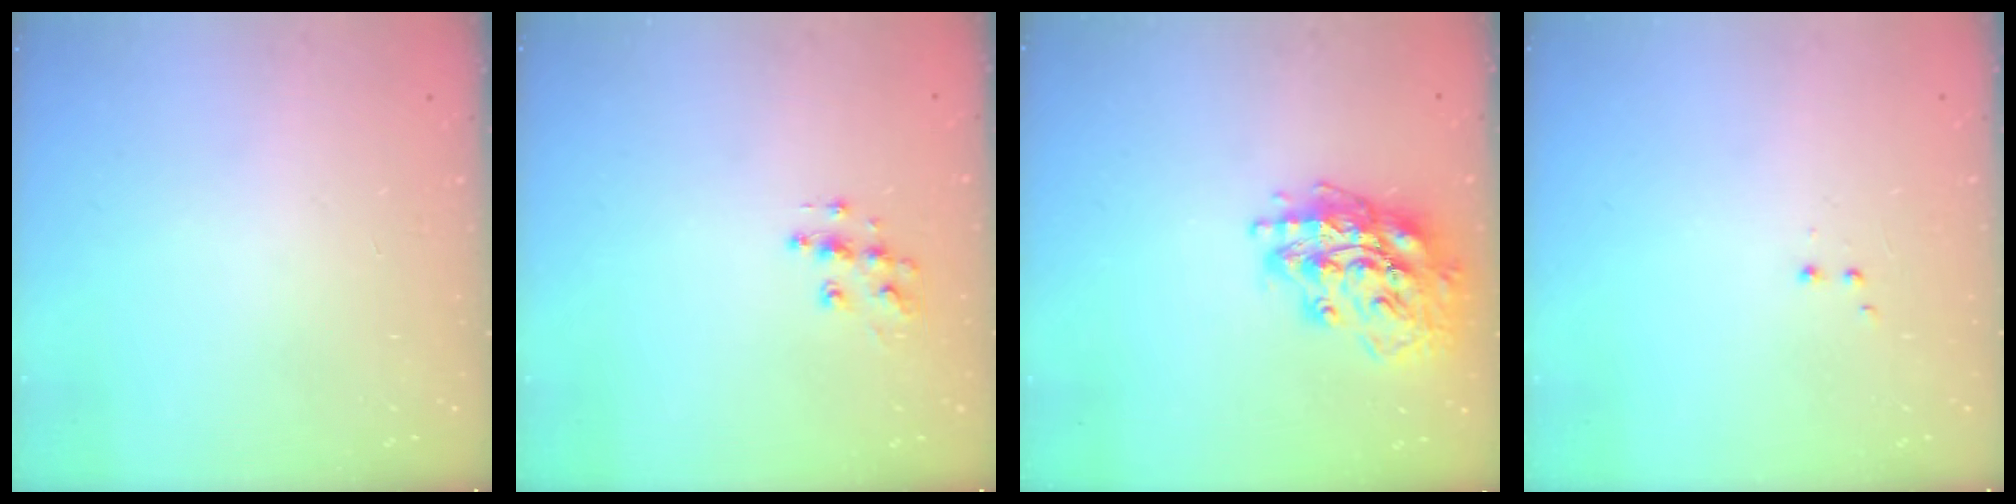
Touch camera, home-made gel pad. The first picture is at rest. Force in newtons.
{"total": 8.6, "press": 8.6, "slide": 0.3}
{"total": 17.5, "press": 17.5, "slide": 0.9}
{"total": 1.9, "press": 1.8, "slide": 0.5}